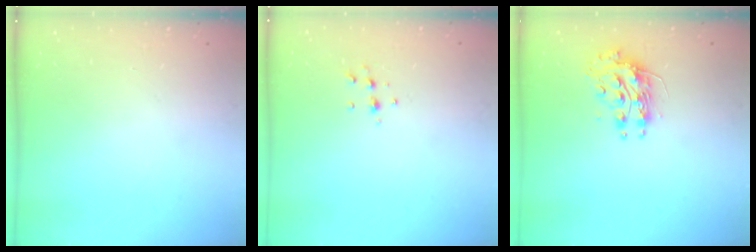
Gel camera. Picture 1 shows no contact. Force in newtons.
{"total": 5.8, "press": 5.7, "slide": 1.2}
{"total": 10.5, "press": 10.5, "slide": 0.3}